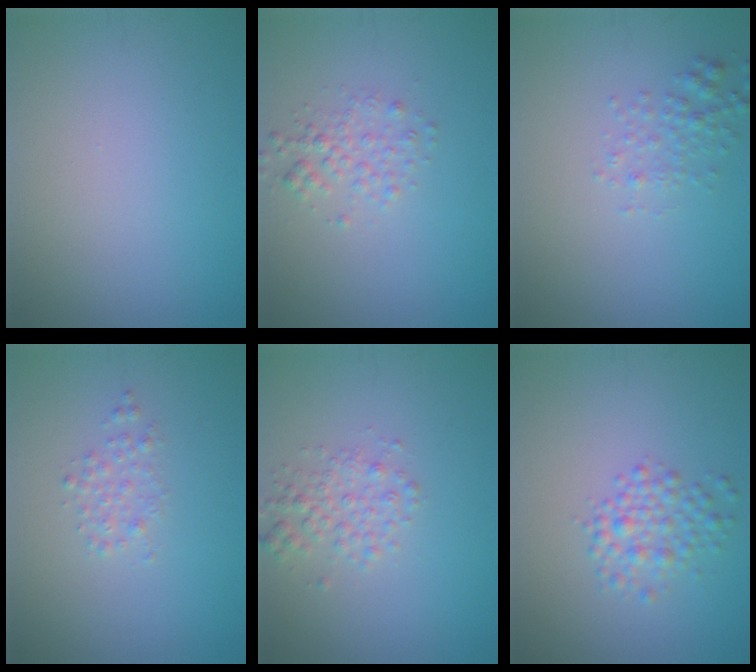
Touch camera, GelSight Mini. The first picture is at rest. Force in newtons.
{"total": 2.0, "press": 2.0, "slide": 0.1}
{"total": 1.6, "press": 1.6, "slide": 0.1}
{"total": 1.4, "press": 1.4, "slide": 0.0}
{"total": 2.4, "press": 2.4, "slide": 0.1}
{"total": 2.7, "press": 2.7, "slide": 0.1}